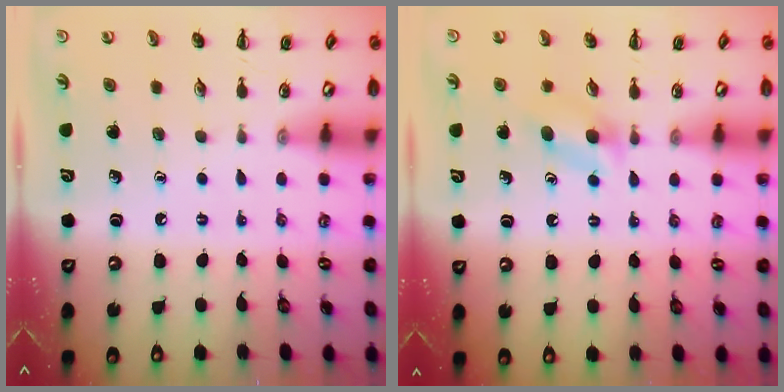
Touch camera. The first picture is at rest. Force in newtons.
{"total": 3.2, "press": 3.0, "slide": 1.3}